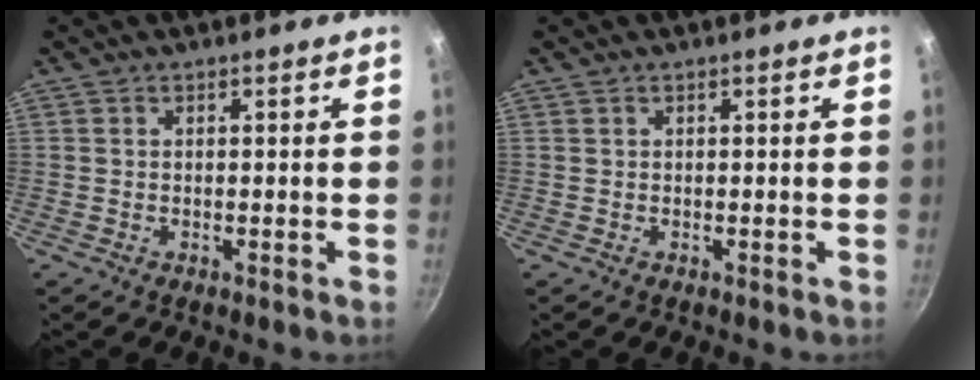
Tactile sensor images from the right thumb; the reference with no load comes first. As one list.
[{"total": 0.0}]